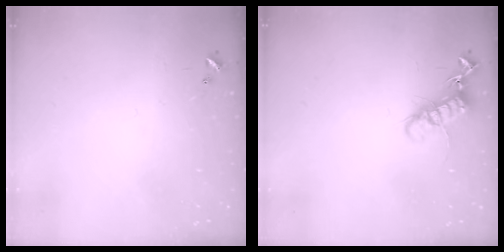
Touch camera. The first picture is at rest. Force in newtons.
{"total": 13.3, "press": 13.3, "slide": 0.9}